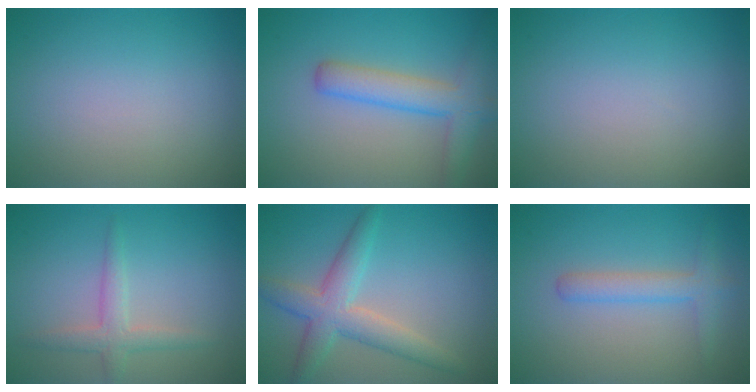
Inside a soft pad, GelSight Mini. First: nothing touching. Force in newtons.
{"total": 4.3, "press": 4.3, "slide": 0.3}
{"total": 0.0}
{"total": 2.4, "press": 2.4, "slide": 0.0}
{"total": 4.5, "press": 4.5, "slide": 0.0}
{"total": 2.5, "press": 2.5, "slide": 0.1}